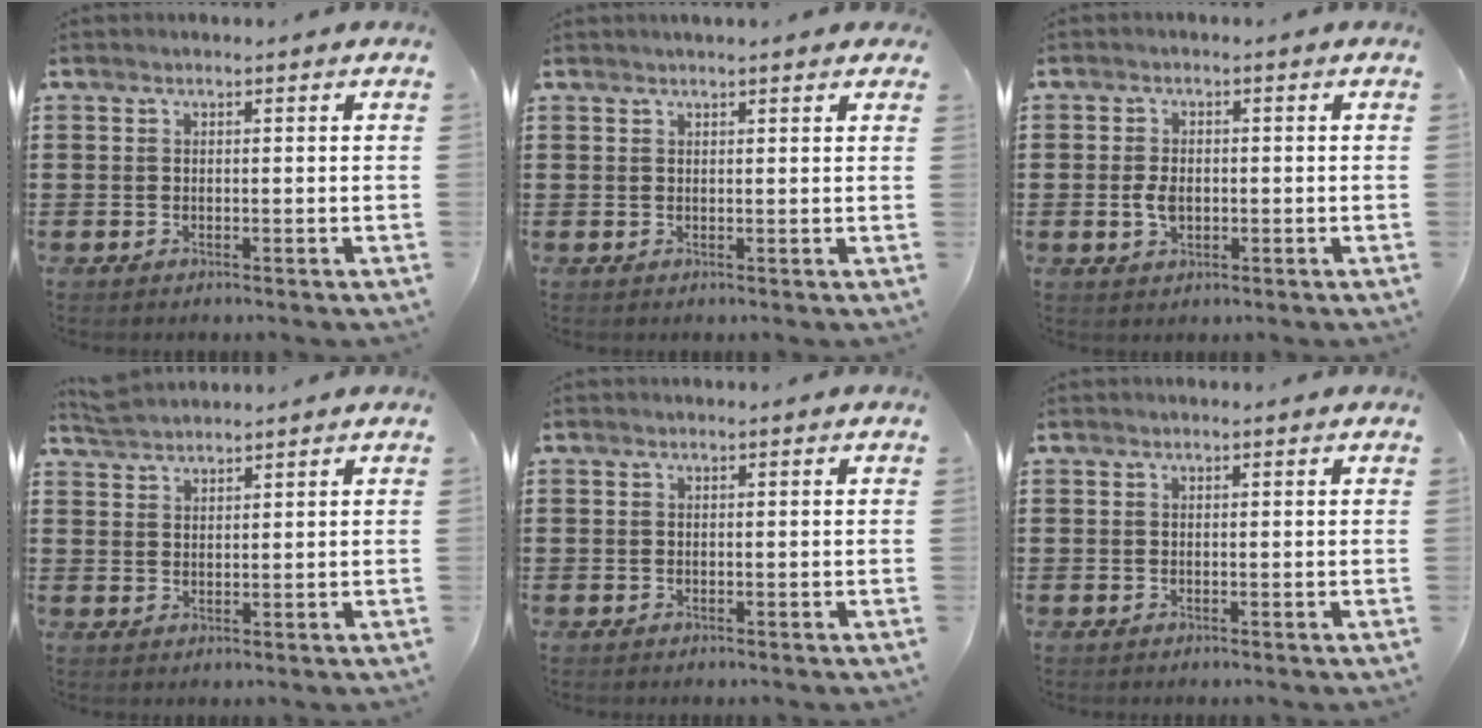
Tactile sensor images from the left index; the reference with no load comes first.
{"total": 1.1, "force": [1.0, 0.0, 0.4], "torque": [-0.011, 0.001, 0.019]}
{"total": 3.2, "force": [-0.3, 2.0, 2.5], "torque": [-0.065, -0.001, -0.010]}
{"total": 3.0, "force": [3.0, 0.1, 0.4], "torque": [-0.017, -0.002, 0.058]}
{"total": 0.0}
{"total": 0.0}